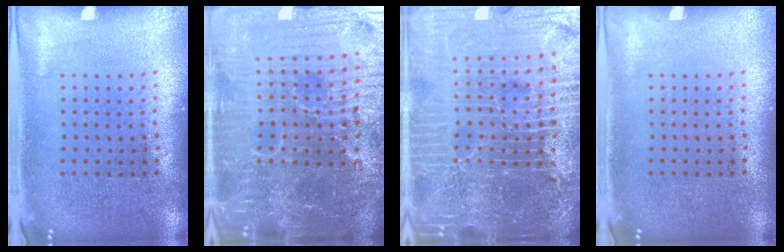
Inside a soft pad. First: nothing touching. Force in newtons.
{"total": 7.0, "press": 6.3, "slide": 3.1}
{"total": 7.3, "press": 6.3, "slide": 3.6}
{"total": 0.0}